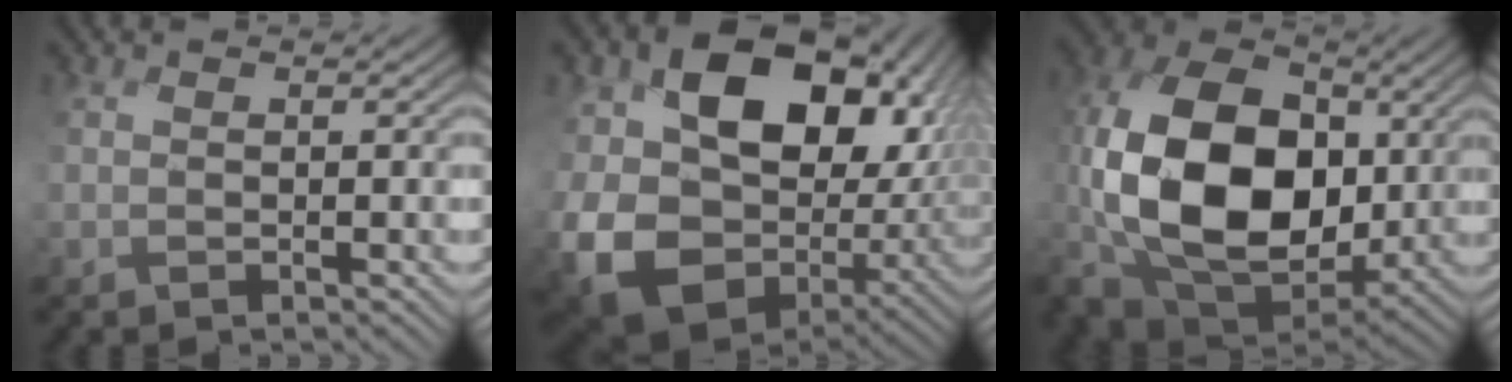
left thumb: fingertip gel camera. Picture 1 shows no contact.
{"total": 20.2, "force": [-1.0, 14.5, 14.0], "torque": [-0.287, -0.024, -0.003]}
{"total": 16.4, "force": [-0.4, 11.1, 12.0], "torque": [-0.255, 0.004, -0.019]}